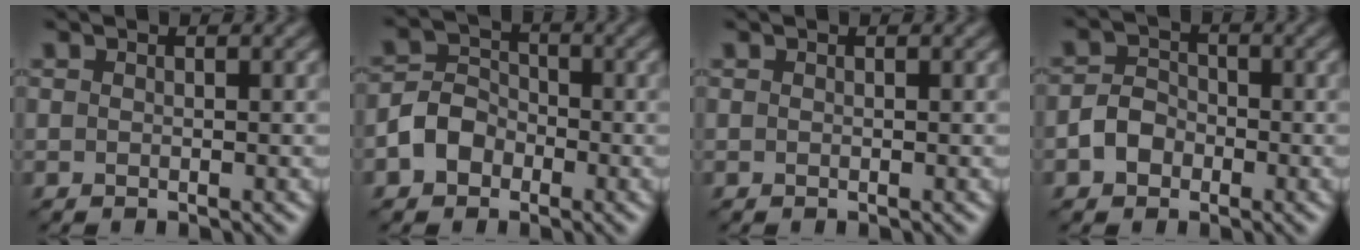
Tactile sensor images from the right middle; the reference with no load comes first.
{"total": 3.5, "force": [-1.8, 2.6, 1.4], "torque": [-0.020, 0.005, -0.040]}
{"total": 0.0}
{"total": 2.7, "force": [-1.4, 2.0, 1.1], "torque": [-0.017, 0.003, -0.034]}